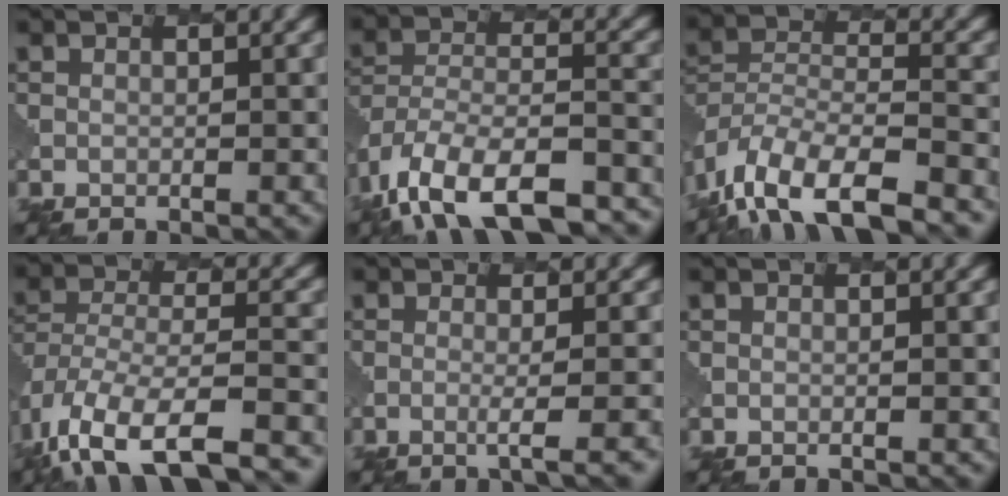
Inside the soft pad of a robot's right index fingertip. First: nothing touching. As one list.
[{"total": 17.4, "force": [-13.0, 8.1, 8.2], "torque": [-0.157, -0.029, -0.179]}, {"total": 11.9, "force": [-9.2, 4.6, 6.1], "torque": [-0.118, -0.011, -0.151]}, {"total": 14.1, "force": [-9.5, 6.2, 8.5], "torque": [-0.186, -0.029, -0.126]}, {"total": 2.4, "force": [-0.5, 0.4, 2.3], "torque": [-0.025, 0.004, -0.020]}, {"total": 0.0}]